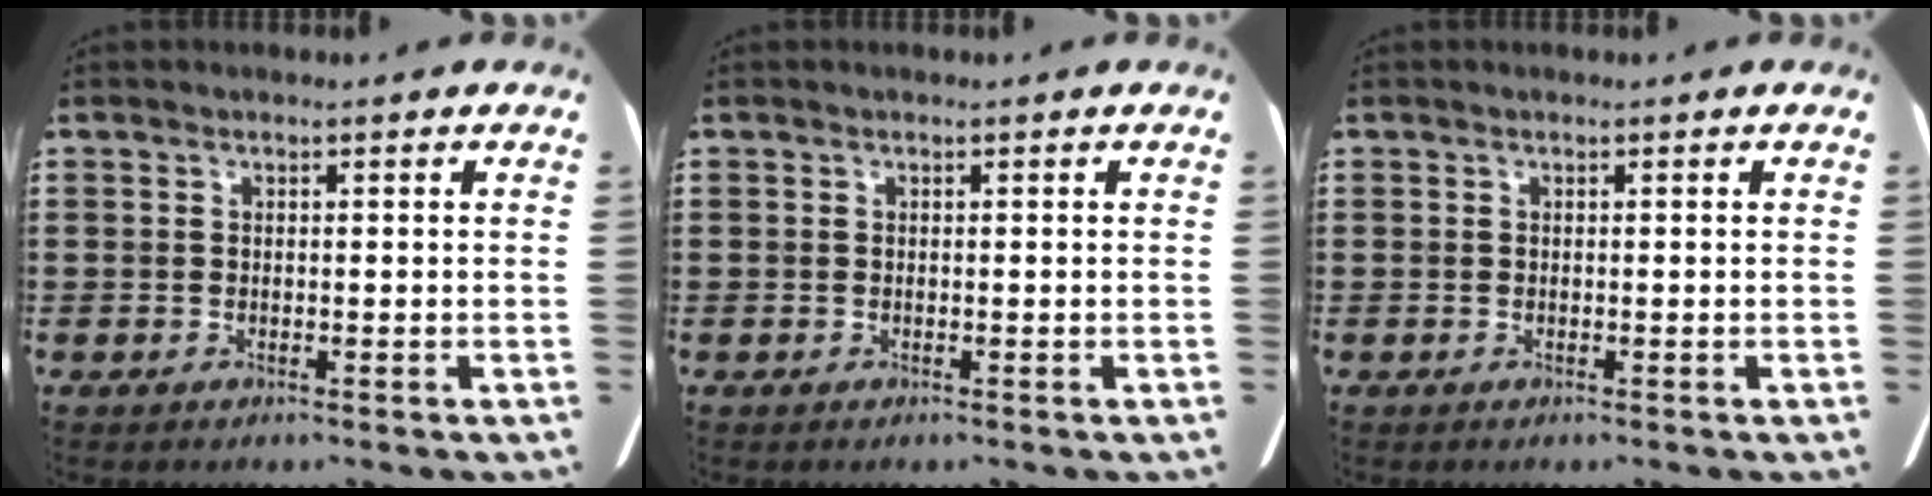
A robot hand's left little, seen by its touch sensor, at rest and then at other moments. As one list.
[{"total": 0.0}, {"total": 0.0}]